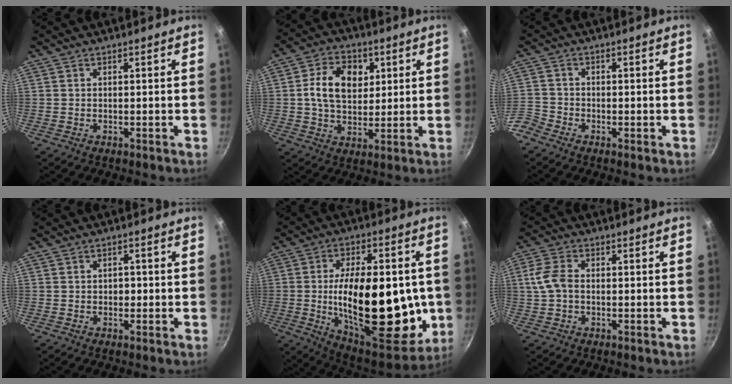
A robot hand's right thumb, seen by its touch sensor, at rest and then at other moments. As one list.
[{"total": 11.5, "force": [2.6, 8.3, 7.6], "torque": [-0.108, 0.001, 0.035]}, {"total": 5.0, "force": [-3.1, 3.5, 1.9], "torque": [-0.052, 0.016, -0.076]}, {"total": 1.8, "force": [-0.2, 1.4, 1.1], "torque": [-0.009, 0.005, -0.003]}, {"total": 29.3, "force": [-2.2, 14.2, 25.6], "torque": [-0.363, -0.002, -0.022]}, {"total": 5.9, "force": [0.2, 4.0, 4.4], "torque": [-0.092, 0.015, -0.002]}]